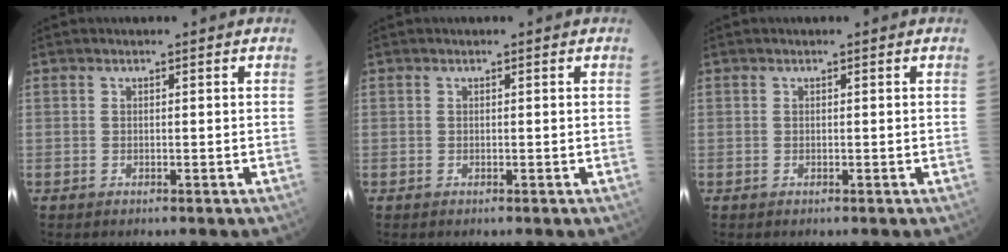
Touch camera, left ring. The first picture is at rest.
{"total": 0.0}
{"total": 0.0}